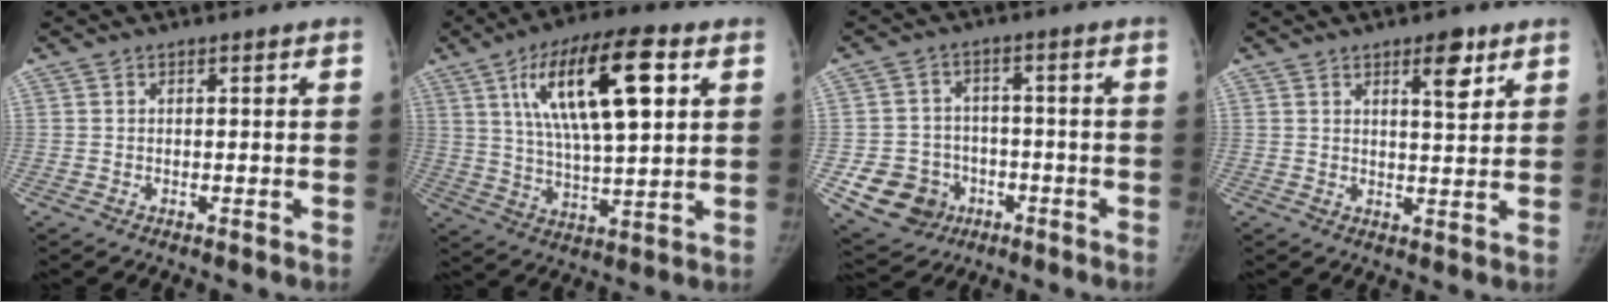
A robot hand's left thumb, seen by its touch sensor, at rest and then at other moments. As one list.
[{"total": 19.5, "force": [6.8, 6.7, 17.0], "torque": [-0.275, -0.008, 0.114]}, {"total": 10.6, "force": [-3.9, 9.2, 3.3], "torque": [-0.049, 0.024, -0.052]}, {"total": 5.5, "force": [3.2, 1.8, 4.1], "torque": [-0.047, -0.020, 0.047]}]